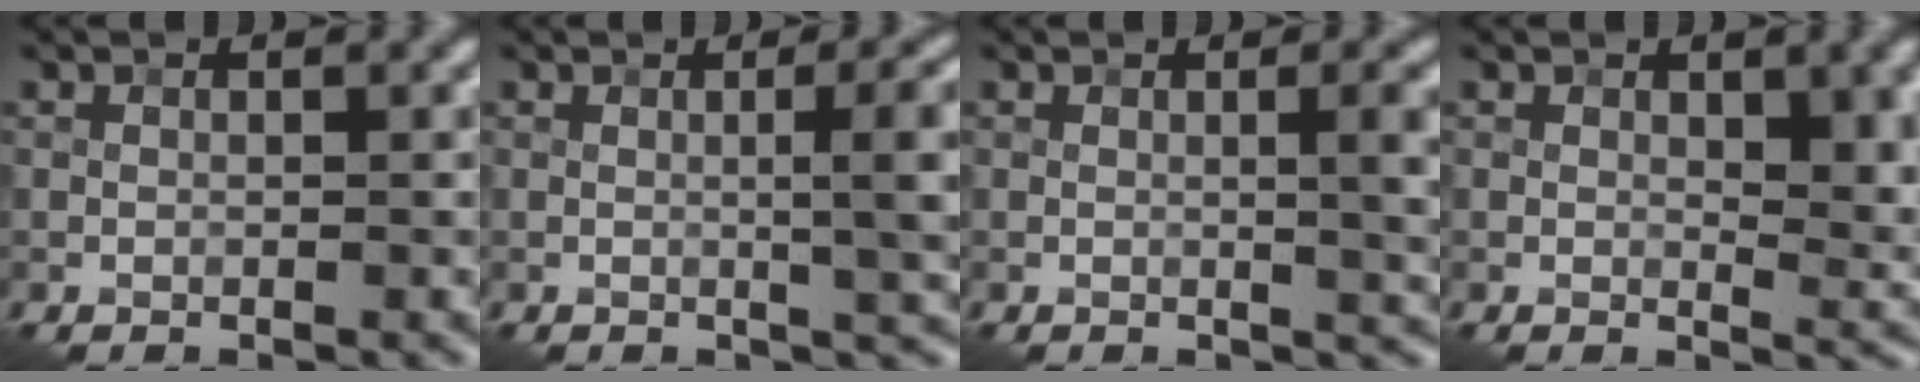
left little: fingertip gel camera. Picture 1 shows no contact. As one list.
[{"total": 6.2, "force": [0.3, 1.7, 5.9], "torque": [-0.064, 0.013, 0.002]}, {"total": 4.5, "force": [0.3, 1.2, 4.3], "torque": [-0.049, 0.011, 0.001]}, {"total": 4.5, "force": [1.0, 1.8, 4.1], "torque": [-0.050, -0.004, 0.017]}]